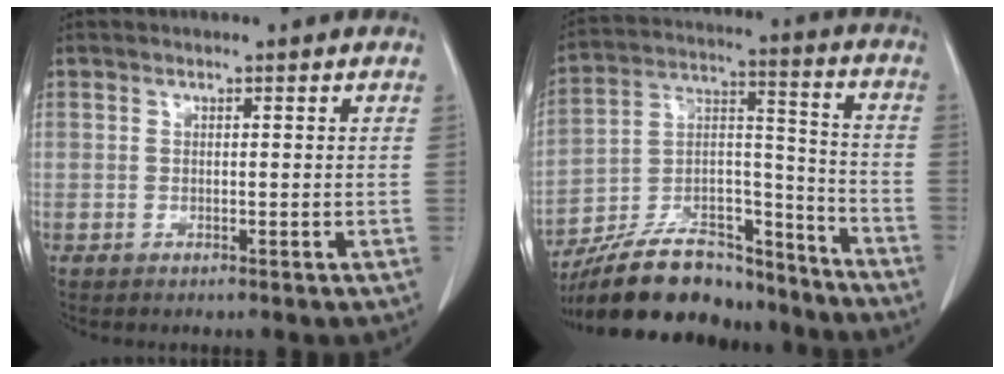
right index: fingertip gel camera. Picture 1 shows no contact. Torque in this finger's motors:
{"motor_torque": [1.09, -1.05, 0.69, 0.15]}